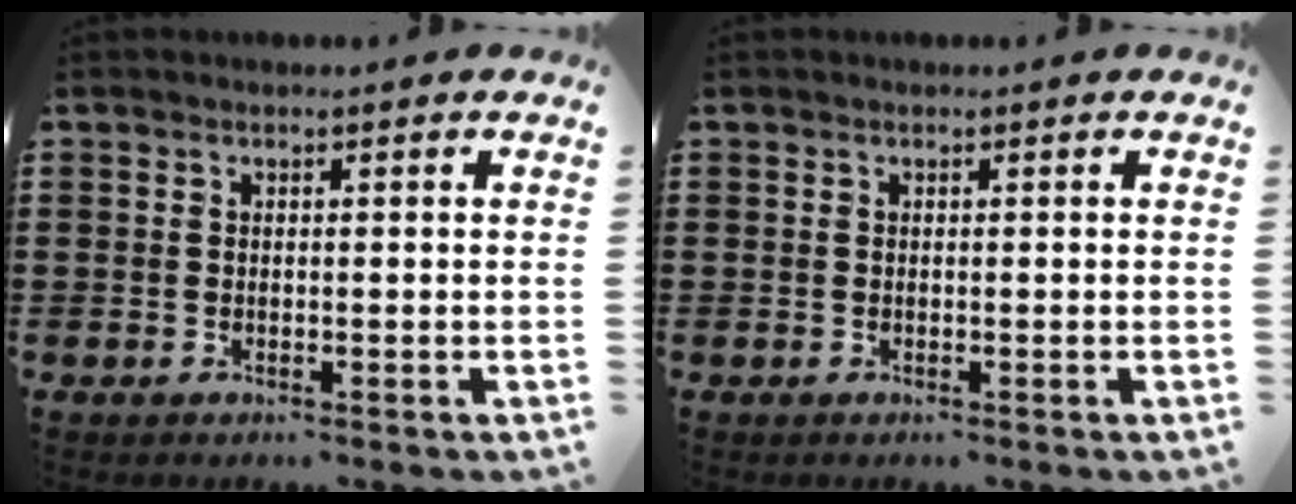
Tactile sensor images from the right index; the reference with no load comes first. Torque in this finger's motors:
{"motor_torque": [-0.35, 0.00, 0.01, -0.01]}